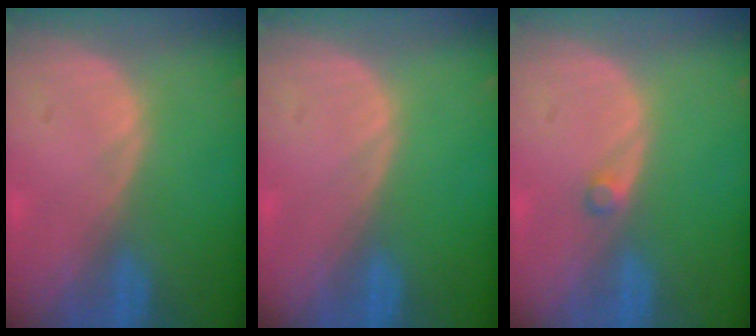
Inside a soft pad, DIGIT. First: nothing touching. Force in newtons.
{"total": 0.0}
{"total": 1.0, "press": 1.0, "slide": 0.2}